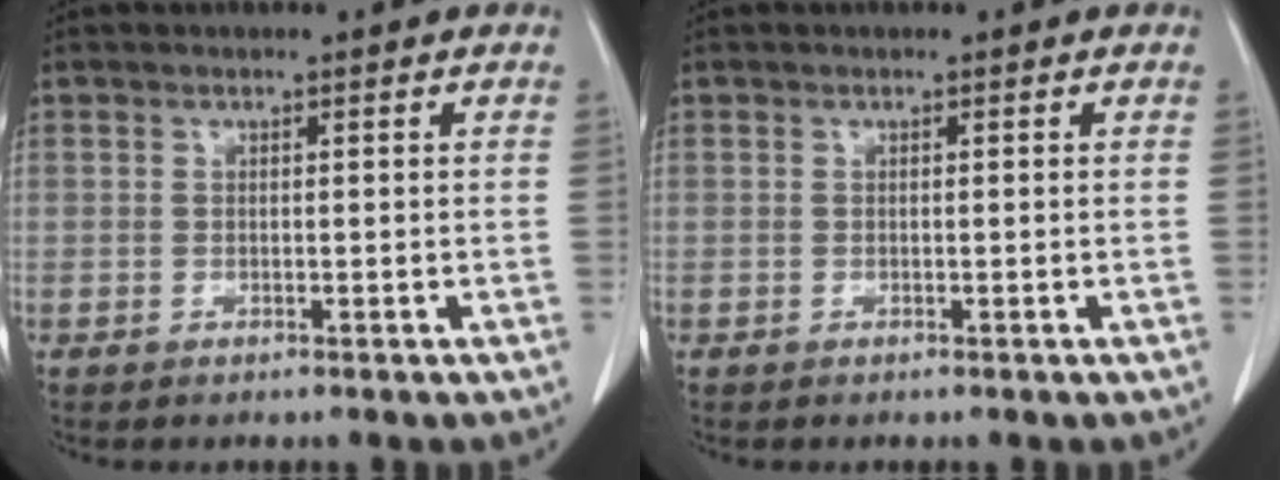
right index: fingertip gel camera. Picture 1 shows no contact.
{"total": 0.0}